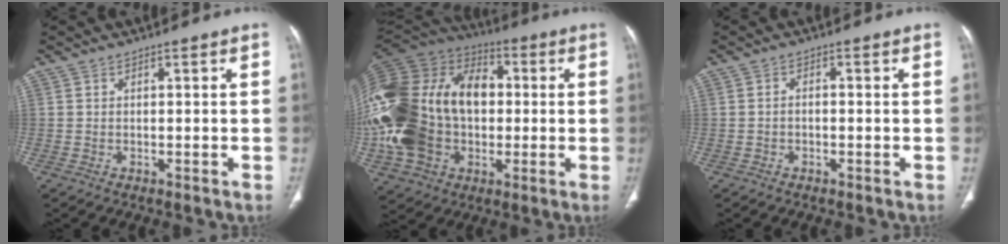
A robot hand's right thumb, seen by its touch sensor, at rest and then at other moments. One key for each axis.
{"total": 33.7, "fx": -0.2, "fy": 23.5, "fz": 24.0, "tx": -0.534, "ty": 0.047, "tz": 0.008}
{"total": 1.2, "fx": -0.4, "fy": 0.7, "fz": 0.8, "tx": -0.011, "ty": 0.007, "tz": -0.009}